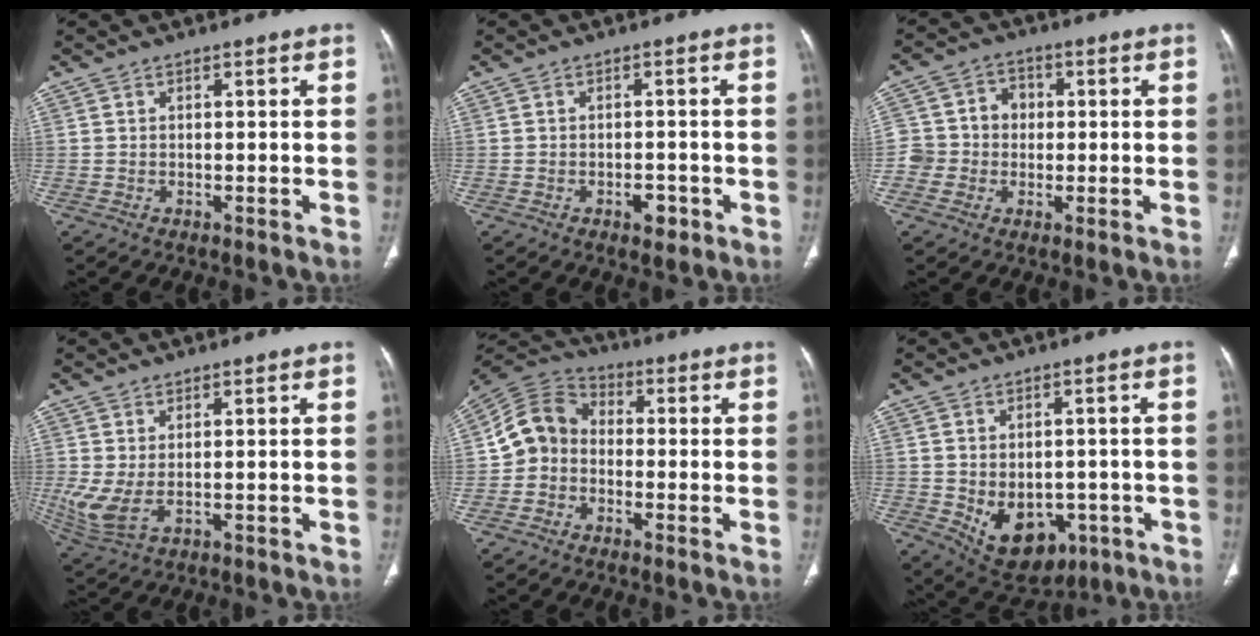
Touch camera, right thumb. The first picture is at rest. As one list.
[{"total": 2.7, "force": [-1.3, 1.5, 1.8], "torque": [-0.012, 0.006, -0.015]}, {"total": 7.9, "force": [-0.7, 7.5, 2.3], "torque": [-0.012, 0.025, -0.019]}, {"total": 5.6, "force": [0.4, 2.4, 5.0], "torque": [-0.128, -0.004, 0.020]}, {"total": 8.5, "force": [-1.6, 7.2, 4.1], "torque": [-0.065, 0.031, -0.048]}, {"total": 11.5, "force": [-3.1, 8.1, 7.5], "torque": [-0.084, 0.004, -0.021]}]